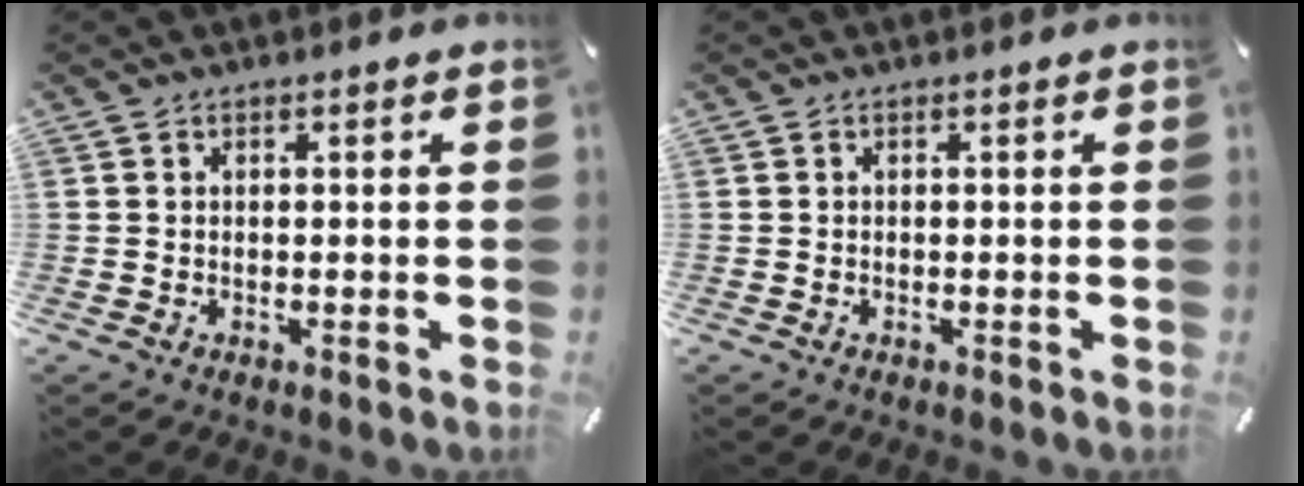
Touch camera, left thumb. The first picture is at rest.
{"total": 0.0}